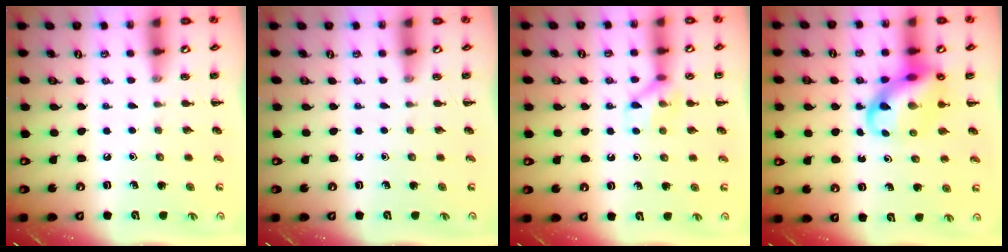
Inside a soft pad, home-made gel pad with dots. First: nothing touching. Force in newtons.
{"total": 0.0}
{"total": 8.9, "press": 8.9, "slide": 0.7}
{"total": 12.7, "press": 12.2, "slide": 3.4}